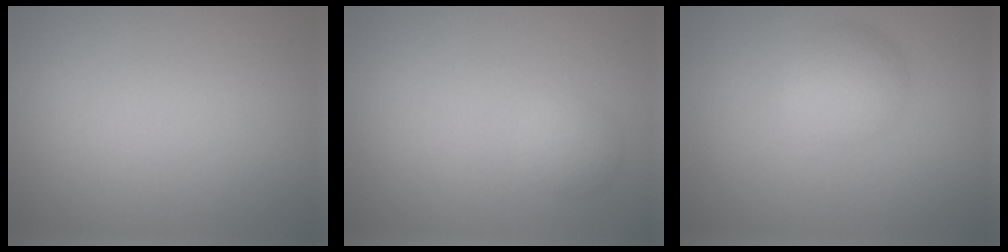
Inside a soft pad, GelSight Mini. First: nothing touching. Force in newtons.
{"total": 1.5, "press": 1.5, "slide": 0.0}
{"total": 3.0, "press": 3.0, "slide": 0.1}